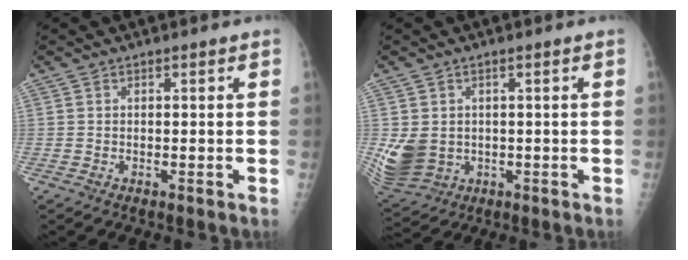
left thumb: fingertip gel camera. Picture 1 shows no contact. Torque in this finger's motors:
{"motor_torque": [0.66, 0.67, 0.81, 0.16, 0.11]}